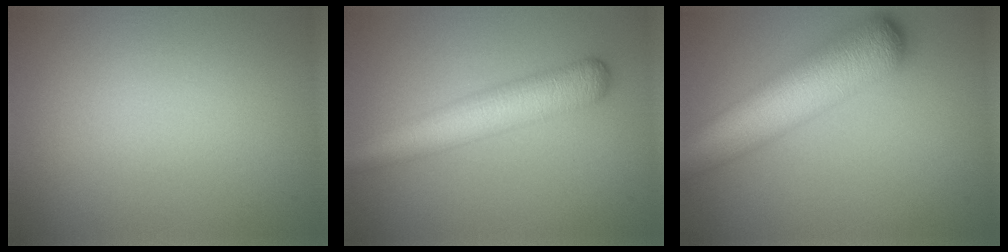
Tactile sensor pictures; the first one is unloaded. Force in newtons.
{"total": 6.2, "press": 6.2, "slide": 0.1}
{"total": 9.5, "press": 9.4, "slide": 0.3}